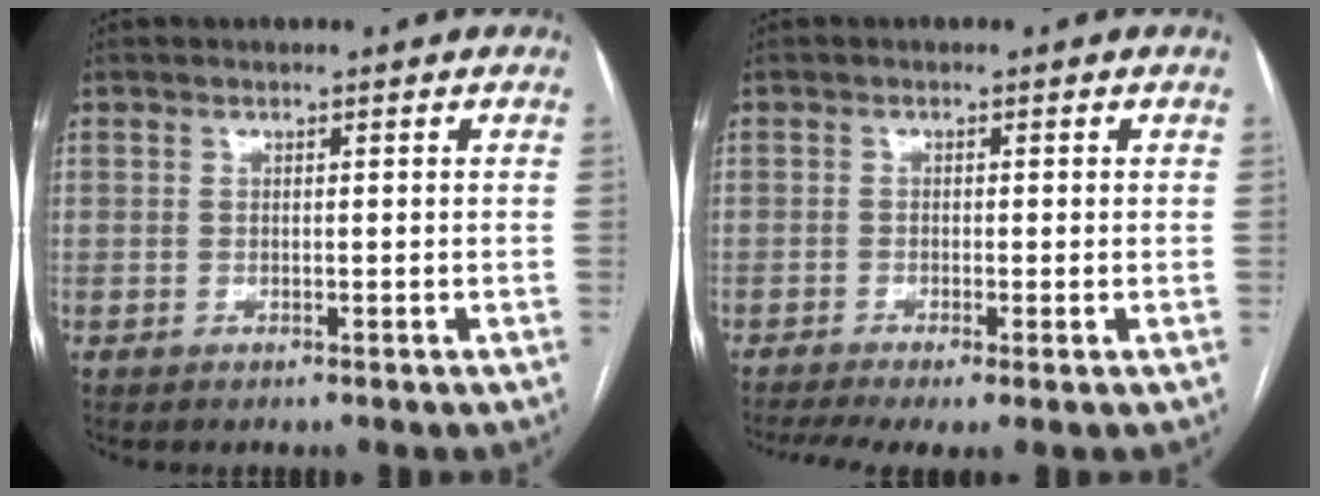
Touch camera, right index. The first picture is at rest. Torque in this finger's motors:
{"motor_torque": [1.03, -0.44, 0.16, 0.05]}